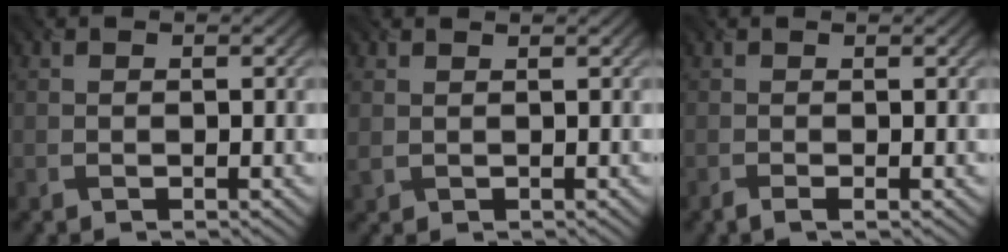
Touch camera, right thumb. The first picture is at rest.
{"total": 1.3, "force": [1.0, 0.3, 0.7], "torque": [-0.022, 0.001, 0.023]}
{"total": 1.1, "force": [-0.3, 0.1, 1.0], "torque": [-0.021, 0.000, -0.008]}